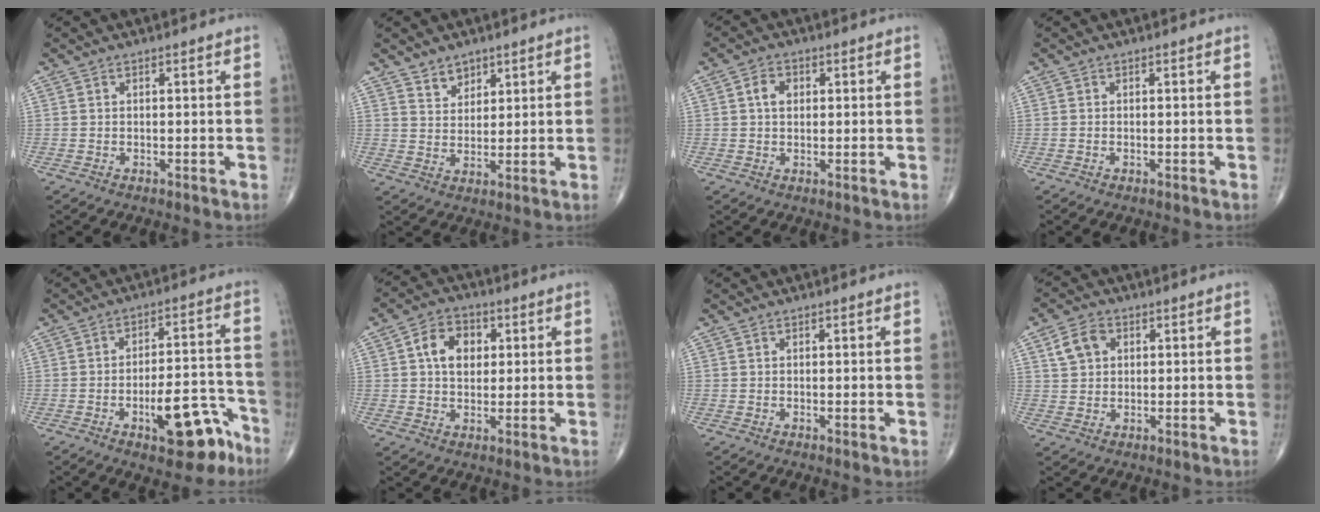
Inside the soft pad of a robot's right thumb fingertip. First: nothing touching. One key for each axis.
{"total": 4.1, "fx": 3.1, "fy": 2.5, "fz": 1.0, "tx": 0.006, "ty": -0.026, "tz": 0.057}
{"total": 3.5, "fx": 0.8, "fy": 2.6, "fz": 2.2, "tx": -0.032, "ty": 0.006, "tz": 0.010}
{"total": 0.0}
{"total": 12.6, "fx": -6.6, "fy": 4.9, "fz": 9.5, "tx": -0.109, "ty": 0.054, "tz": -0.091}
{"total": 8.1, "fx": 1.9, "fy": 5.9, "fz": 5.2, "tx": -0.058, "ty": 0.005, "tz": 0.025}
{"total": 0.5, "fx": 0.1, "fy": 0.1, "fz": 0.5, "tx": -0.008, "ty": -0.003, "tz": 0.000}
{"total": 5.5, "fx": 1.9, "fy": 4.2, "fz": 3.0, "tx": -0.042, "ty": 0.003, "tz": 0.033}